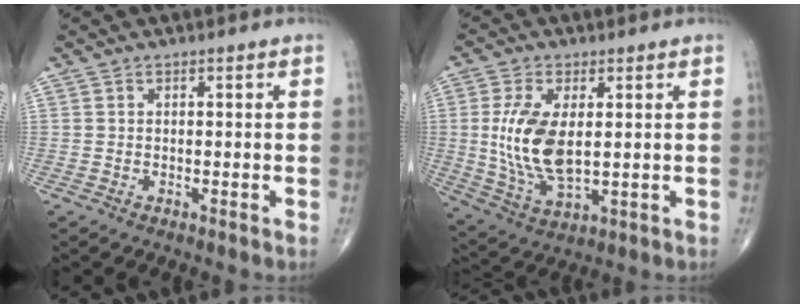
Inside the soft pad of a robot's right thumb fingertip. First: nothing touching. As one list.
[{"total": 12.7, "force": [1.2, 6.3, 10.9], "torque": [-0.222, -0.014, 0.033]}]